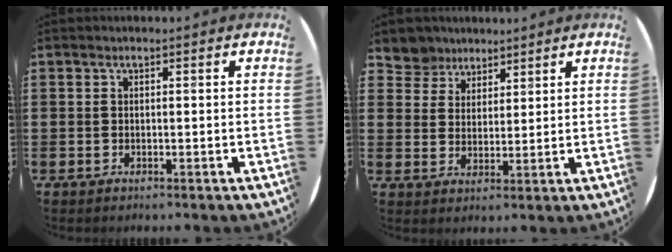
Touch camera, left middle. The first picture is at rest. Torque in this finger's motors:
{"motor_torque": [0.48, -0.44, -0.03, -0.03]}